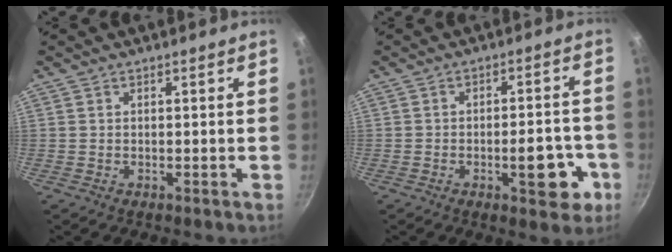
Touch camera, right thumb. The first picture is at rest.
{"total": 9.3, "force": [-3.3, 4.1, 7.7], "torque": [-0.070, 0.023, -0.040]}